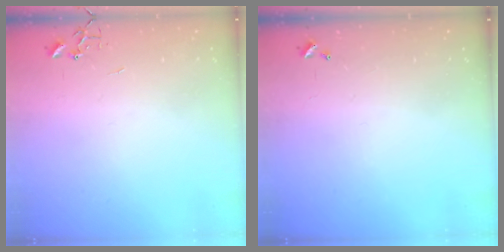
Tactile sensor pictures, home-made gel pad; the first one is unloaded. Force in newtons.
{"total": 0.0}